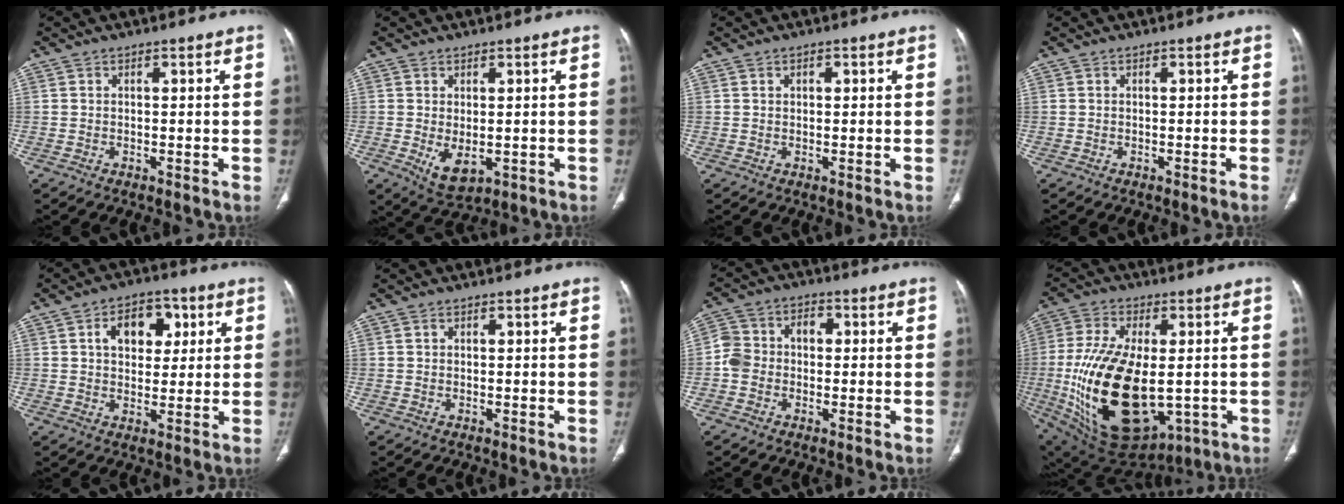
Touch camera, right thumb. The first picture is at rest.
{"total": 5.3, "force": [-0.9, 2.9, 4.2], "torque": [-0.068, -0.010, 0.002]}
{"total": 1.0, "force": [0.4, 0.7, 0.6], "torque": [-0.004, 0.000, 0.005]}
{"total": 0.7, "force": [-0.5, -0.1, 0.5], "torque": [-0.010, 0.001, -0.005]}
{"total": 9.8, "force": [3.2, 6.6, 6.5], "torque": [-0.058, 0.001, 0.046]}
{"total": 0.5, "force": [0.2, 0.4, 0.2], "torque": [-0.002, 0.000, 0.004]}
{"total": 7.1, "force": [-0.6, 5.9, 3.9], "torque": [-0.063, 0.033, -0.022]}
{"total": 25.2, "force": [-3.0, 13.3, 21.2], "torque": [-0.421, -0.025, -0.020]}